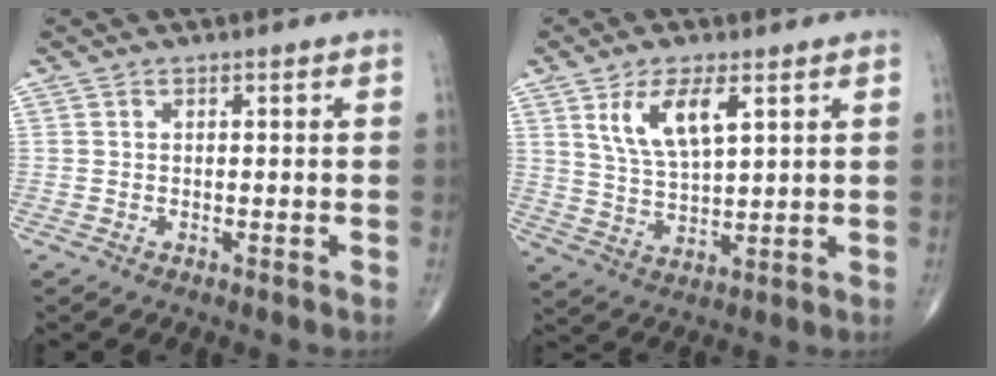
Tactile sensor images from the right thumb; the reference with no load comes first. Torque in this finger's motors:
{"motor_torque": [0.03, 0.08, 0.03, 0.00, 0.07]}